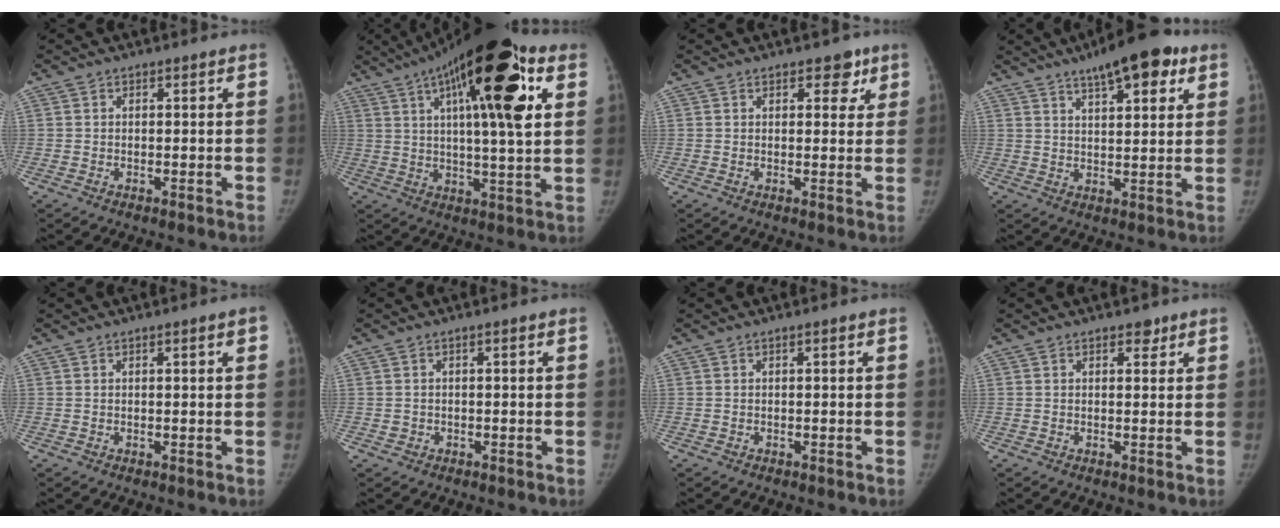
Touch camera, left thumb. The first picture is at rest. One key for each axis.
{"total": 23.2, "fx": 9.1, "fy": 6.5, "fz": 20.4, "tx": -0.302, "ty": 0.002, "tz": 0.131}
{"total": 3.9, "fx": 2.2, "fy": 2.3, "fz": 2.1, "tx": 0.006, "ty": -0.007, "tz": 0.024}
{"total": 12.6, "fx": 7.4, "fy": 4.3, "fz": 9.3, "tx": -0.108, "ty": -0.019, "tz": 0.106}
{"total": 1.5, "fx": 0.6, "fy": 0.1, "fz": 1.3, "tx": -0.021, "ty": 0.001, "tz": 0.008}
{"total": 1.0, "fx": -0.3, "fy": 0.9, "fz": 0.1, "tx": 0.004, "ty": 0.004, "tz": -0.002}
{"total": 0.0}
{"total": 1.5, "fx": 1.1, "fy": 0.9, "fz": 0.5, "tx": 0.007, "ty": -0.006, "tz": 0.011}